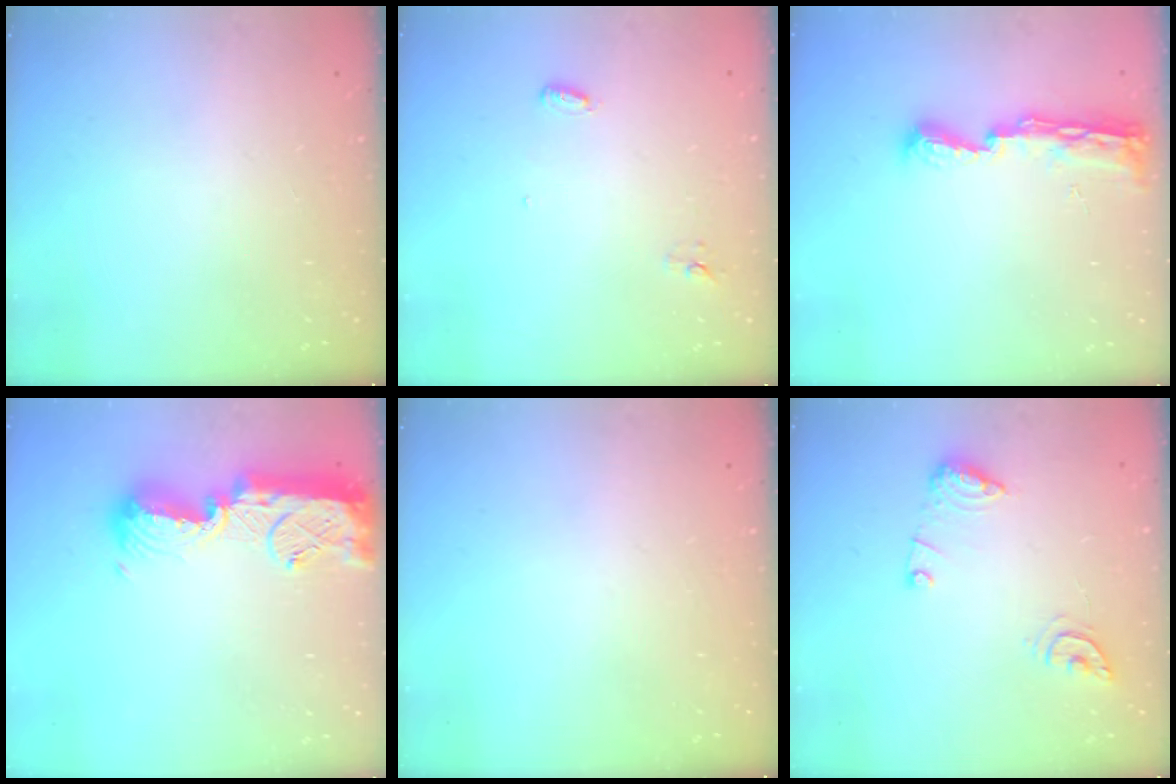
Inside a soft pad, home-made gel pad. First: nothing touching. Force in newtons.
{"total": 3.9, "press": 3.7, "slide": 1.0}
{"total": 8.3, "press": 8.2, "slide": 0.9}
{"total": 15.4, "press": 15.3, "slide": 1.4}
{"total": 0.0}
{"total": 10.2, "press": 10.1, "slide": 1.2}